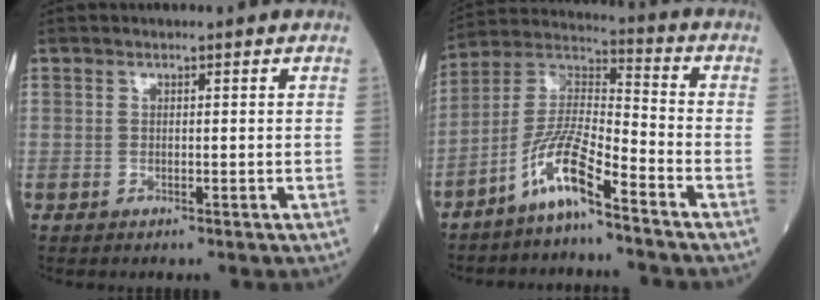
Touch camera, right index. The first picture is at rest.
{"total": 9.7, "force": [-6.4, 0.9, 7.2], "torque": [-0.159, 0.002, -0.132]}